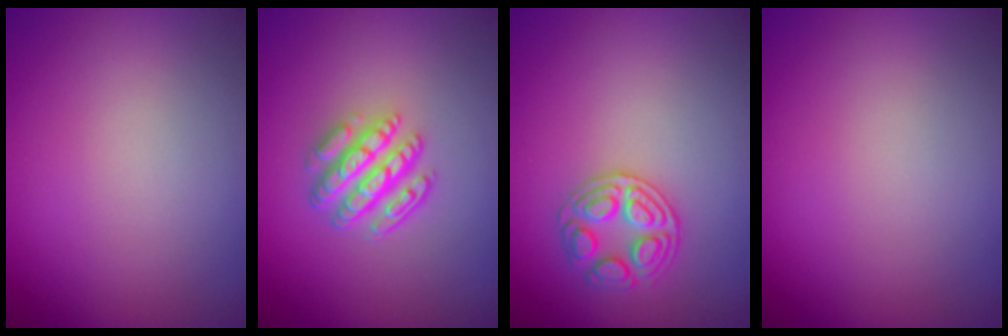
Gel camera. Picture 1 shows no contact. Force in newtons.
{"total": 4.7, "press": 3.5, "slide": 3.1}
{"total": 2.6, "press": 2.6, "slide": 0.2}
{"total": 0.0}